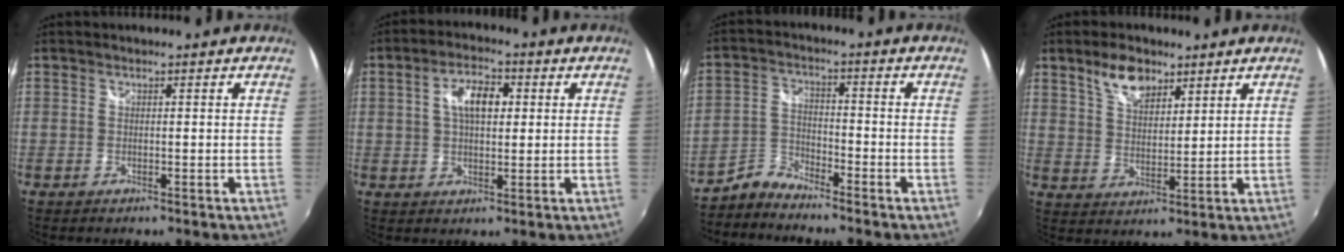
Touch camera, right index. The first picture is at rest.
{"total": 7.0, "force": [1.5, 3.7, 5.7], "torque": [-0.101, 0.015, 0.025]}
{"total": 4.6, "force": [-4.4, 1.2, 0.6], "torque": [-0.014, 0.011, -0.096]}
{"total": 7.2, "force": [4.8, 3.5, 4.1], "torque": [-0.070, 0.009, 0.090]}